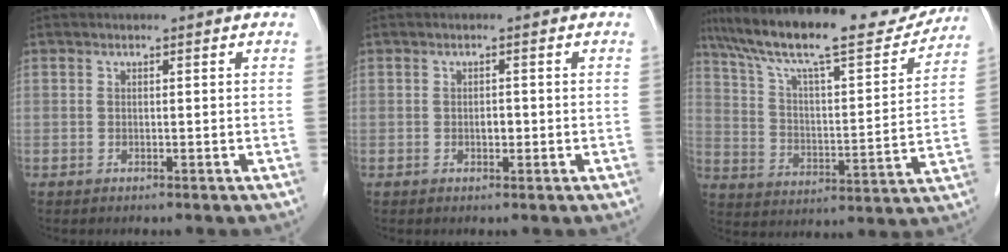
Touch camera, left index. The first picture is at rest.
{"total": 1.1, "force": [-0.3, 0.7, 0.8], "torque": [-0.013, 0.000, -0.005]}
{"total": 22.6, "force": [19.5, 3.8, 10.8], "torque": [-0.188, 0.007, 0.293]}